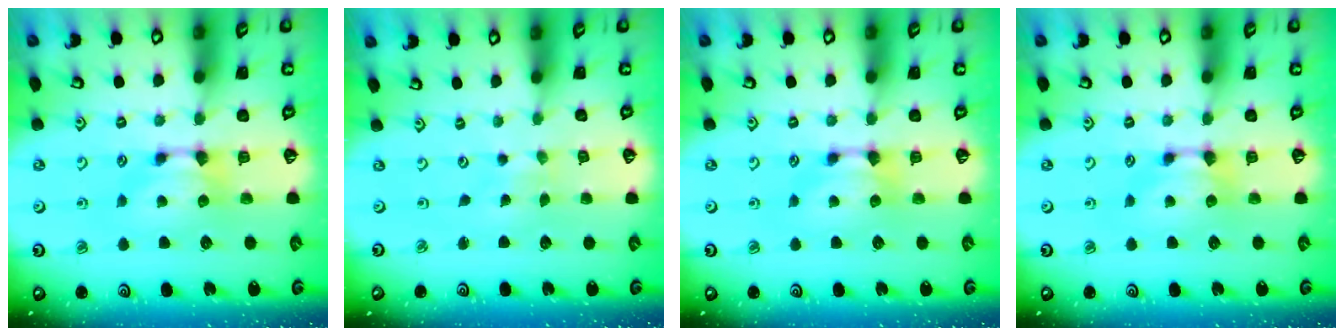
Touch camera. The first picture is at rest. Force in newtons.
{"total": 5.3, "press": 5.3, "slide": 0.2}
{"total": 0.0}
{"total": 0.0}